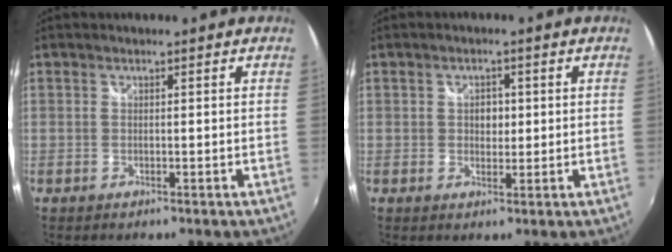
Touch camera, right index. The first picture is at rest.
{"total": 2.6, "force": [0.2, 2.1, 1.4], "torque": [-0.018, 0.005, 0.002]}